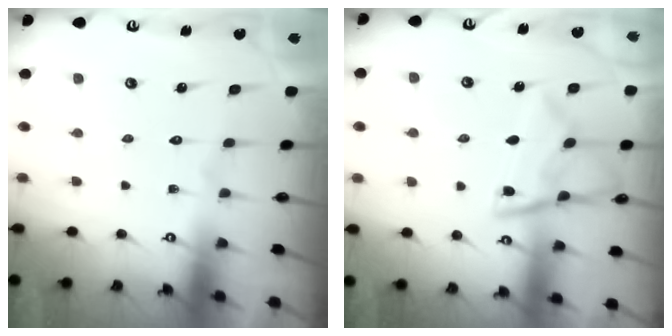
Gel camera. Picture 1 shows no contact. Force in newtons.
{"total": 11.9, "press": 11.8, "slide": 1.1}